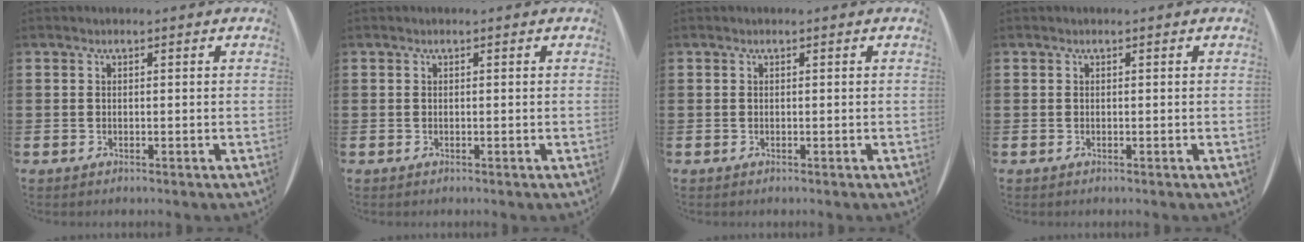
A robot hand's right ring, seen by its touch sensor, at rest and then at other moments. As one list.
[{"total": 0.0}, {"total": 0.0}, {"total": 0.0}]